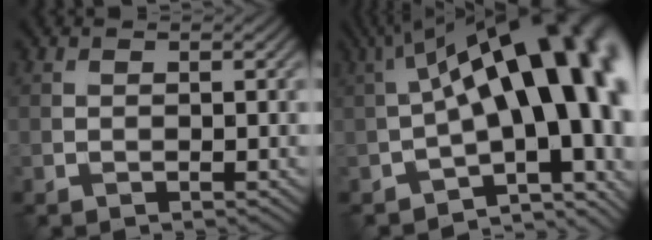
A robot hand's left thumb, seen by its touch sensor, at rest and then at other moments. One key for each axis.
{"total": 19.3, "fx": 0.3, "fy": 8.4, "fz": 17.3, "tx": -0.201, "ty": 0.018, "tz": 0.021}